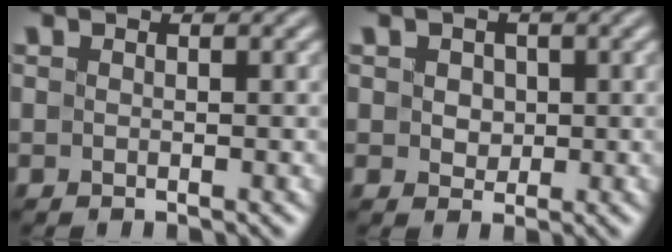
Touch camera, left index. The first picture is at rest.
{"total": 2.1, "force": [0.6, 1.7, 1.1], "torque": [-0.022, 0.012, 0.007]}